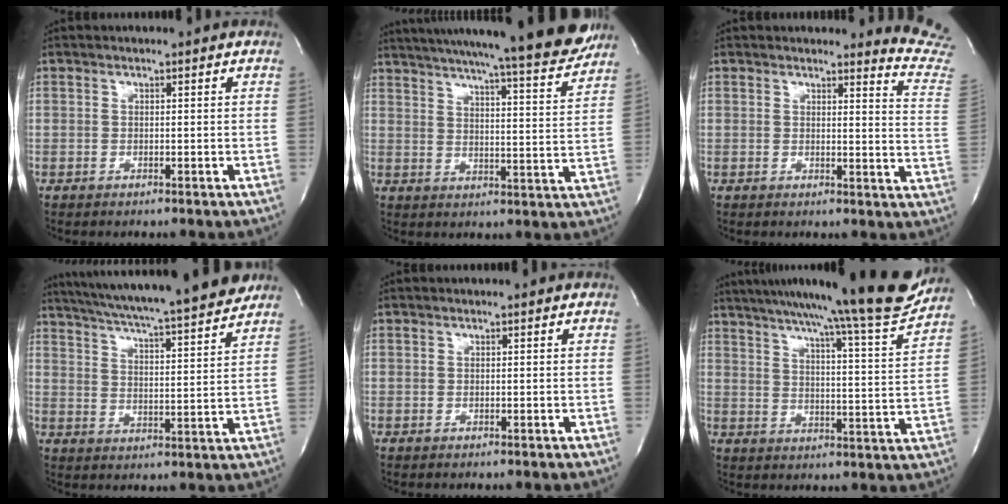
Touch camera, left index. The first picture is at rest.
{"total": 23.1, "force": [20.8, 0.3, 10.1], "torque": [-0.159, -0.042, 0.271]}
{"total": 8.8, "force": [8.8, -0.9, -0.2], "torque": [0.008, -0.133, 0.062]}
{"total": 20.8, "force": [18.5, 0.1, 9.4], "torque": [-0.158, -0.013, 0.264]}
{"total": 0.0}
{"total": 21.2, "force": [18.5, -1.3, 10.4], "torque": [-0.160, -0.043, 0.247]}